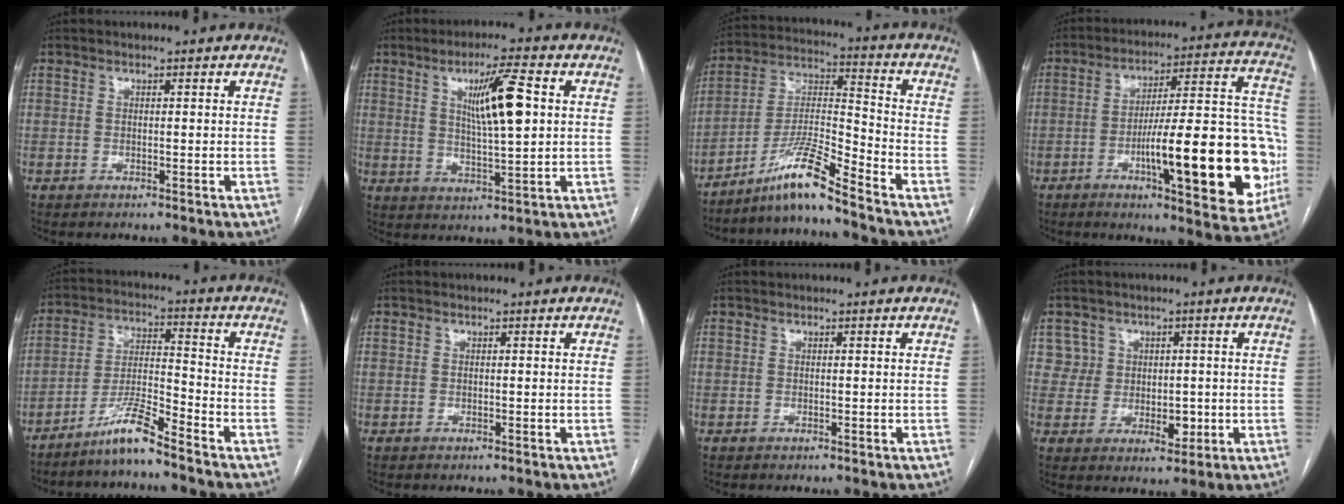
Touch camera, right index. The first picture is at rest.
{"total": 9.5, "force": [2.4, 0.8, 9.2], "torque": [-0.156, 0.001, 0.043]}
{"total": 10.5, "force": [-8.3, -1.0, 6.3], "torque": [-0.130, -0.004, -0.154]}
{"total": 23.5, "force": [-6.2, 4.2, 22.3], "torque": [-0.254, 0.021, -0.078]}
{"total": 7.3, "force": [-6.1, -0.6, 4.1], "torque": [-0.081, -0.013, -0.119]}
{"total": 0.0}
{"total": 0.0}
{"total": 5.5, "force": [0.8, 5.3, 1.2], "torque": [-0.003, 0.009, 0.019]}